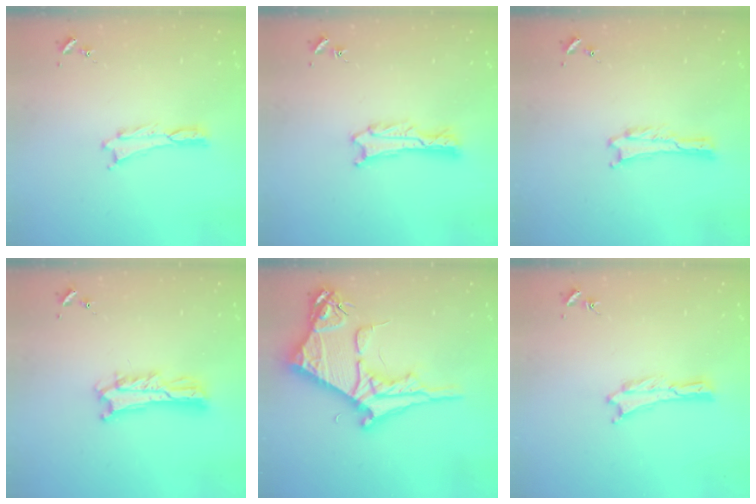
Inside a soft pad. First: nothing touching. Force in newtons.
{"total": 1.1, "press": 1.1, "slide": 0.2}
{"total": 0.0}
{"total": 4.9, "press": 4.8, "slide": 0.5}
{"total": 10.4, "press": 10.4, "slide": 0.9}
{"total": 0.0}